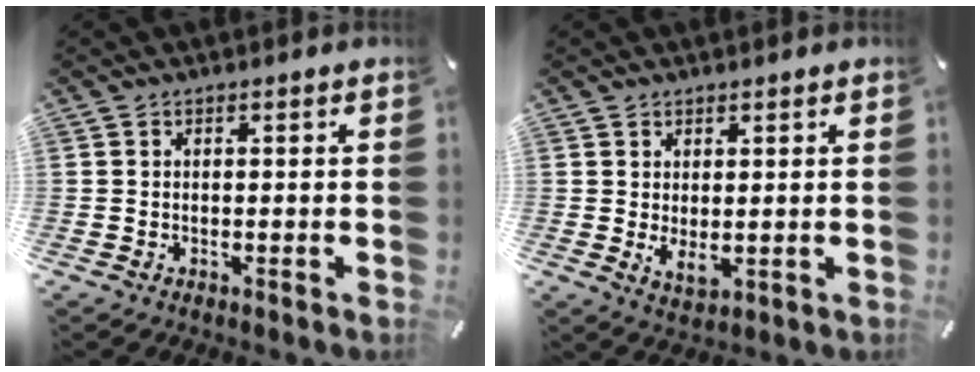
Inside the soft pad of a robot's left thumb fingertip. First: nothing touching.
{"total": 3.4, "force": [0.6, 1.8, 2.9], "torque": [-0.057, -0.009, 0.008]}